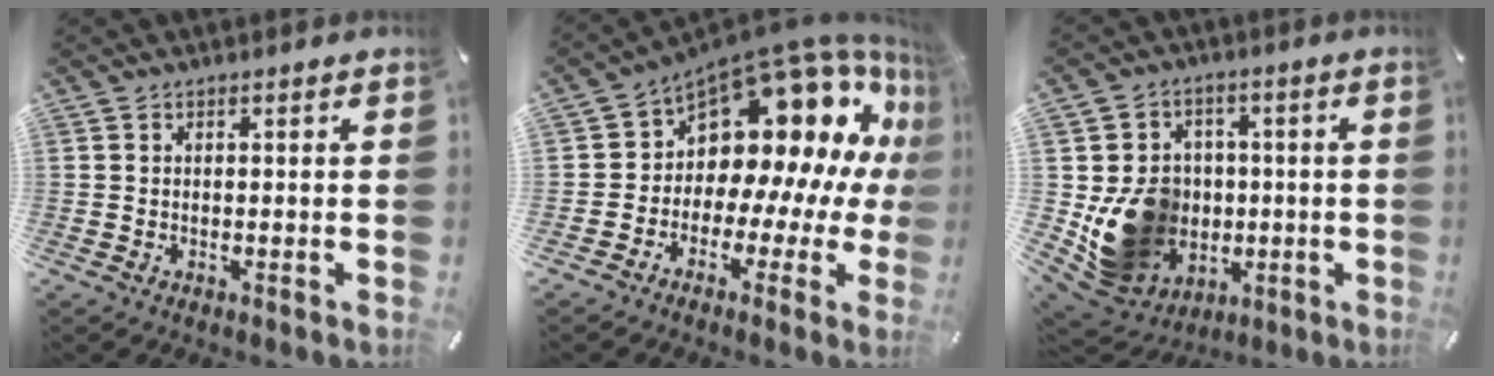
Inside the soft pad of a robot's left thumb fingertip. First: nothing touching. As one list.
[{"total": 15.8, "force": [8.2, 9.9, 9.2], "torque": [-0.125, -0.090, 0.146]}, {"total": 14.7, "force": [-1.7, 13.2, 6.1], "torque": [-0.112, 0.010, -0.013]}]